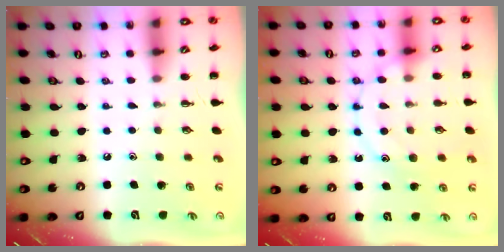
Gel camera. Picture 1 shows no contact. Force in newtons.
{"total": 13.7, "press": 13.7, "slide": 0.4}